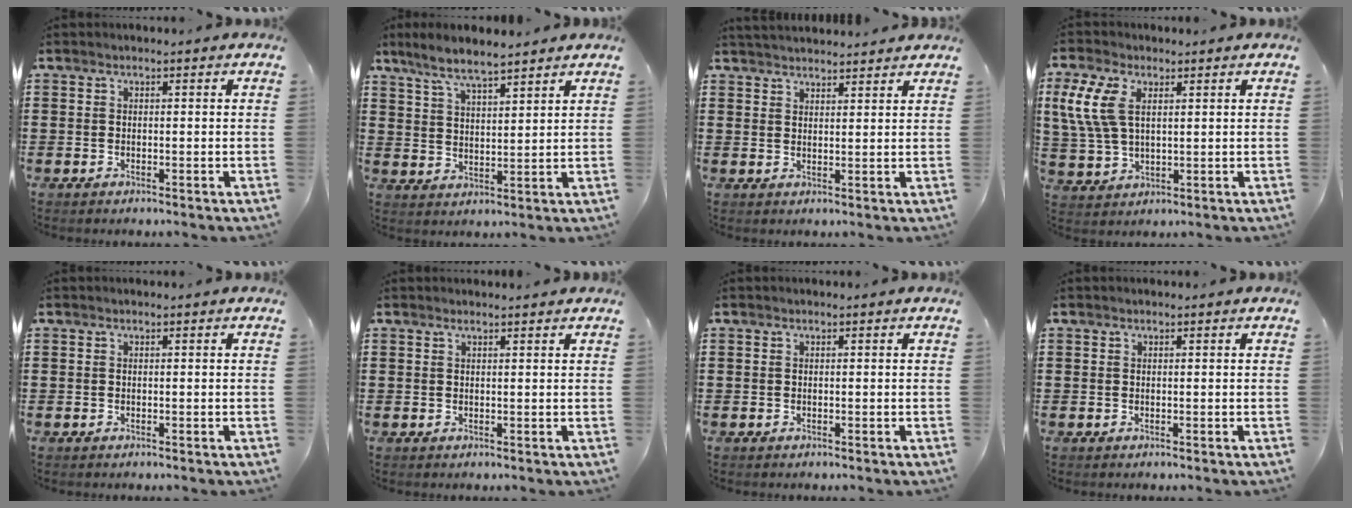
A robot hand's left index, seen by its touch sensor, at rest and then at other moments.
{"total": 5.6, "force": [4.9, 0.7, 2.6], "torque": [-0.068, -0.012, 0.086]}
{"total": 2.4, "force": [2.4, 0.0, -0.1], "torque": [-0.006, -0.005, 0.046]}
{"total": 7.8, "force": [2.8, 4.2, 5.9], "torque": [-0.154, 0.003, 0.044]}
{"total": 0.0}
{"total": 0.9, "force": [0.8, 0.0, 0.4], "torque": [-0.010, -0.002, 0.016]}
{"total": 0.0}
{"total": 0.0}